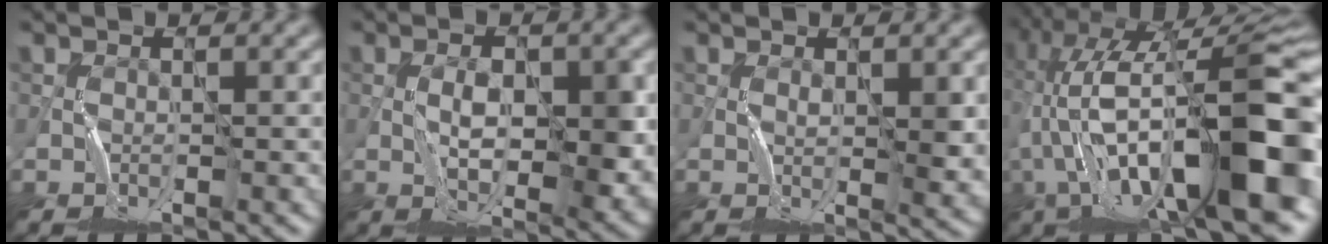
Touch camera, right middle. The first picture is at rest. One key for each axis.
{"total": 5.4, "fx": 0.1, "fy": 2.1, "fz": 5.0, "tx": -0.081, "ty": -0.009, "tz": 0.008}
{"total": 2.1, "fx": 0.8, "fy": 0.4, "fz": 1.9, "tx": -0.033, "ty": -0.004, "tz": 0.017}
{"total": 16.9, "fx": -1.6, "fy": 4.9, "fz": 16.1, "tx": -0.286, "ty": 0.039, "tz": -0.026}